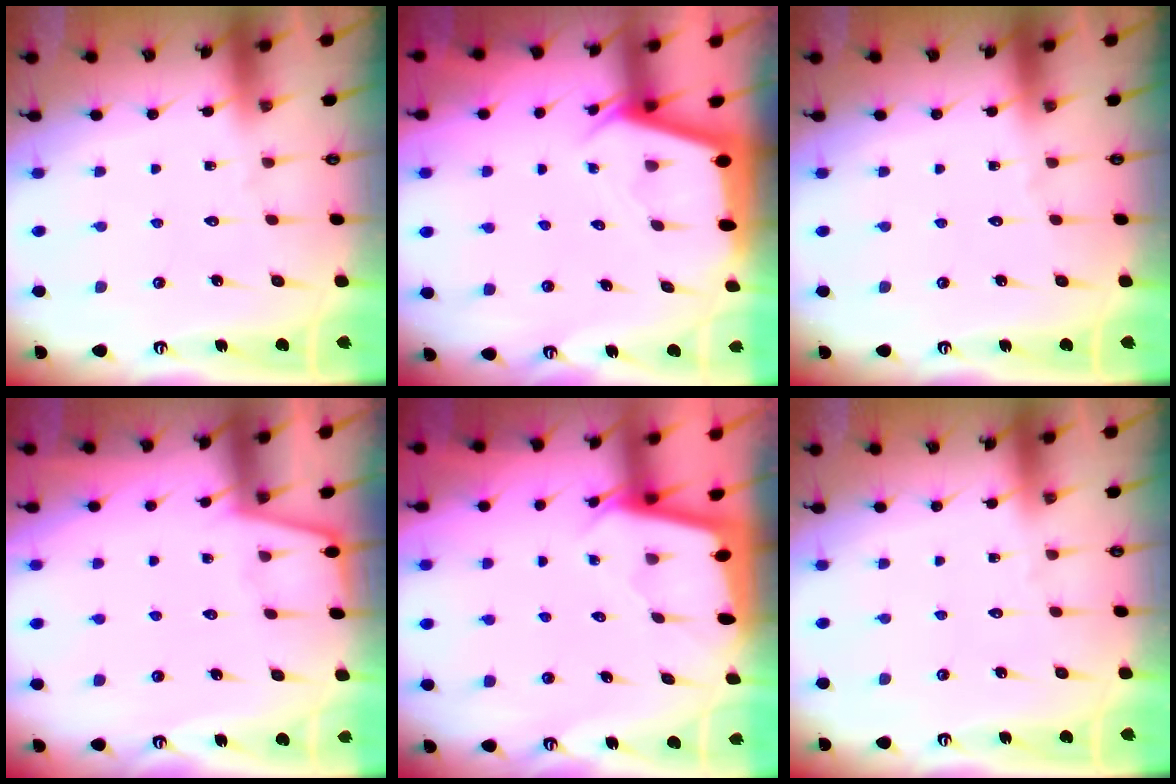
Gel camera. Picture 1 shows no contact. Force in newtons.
{"total": 2.2, "press": 2.2, "slide": 0.2}
{"total": 0.0}
{"total": 1.7, "press": 1.6, "slide": 0.3}
{"total": 1.8, "press": 1.8, "slide": 0.1}
{"total": 0.0}